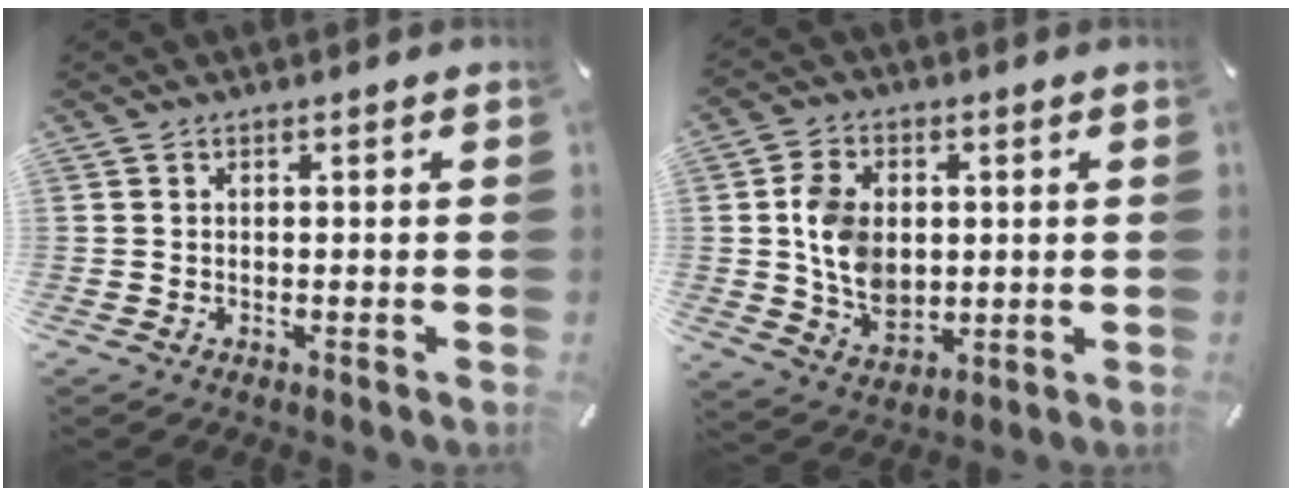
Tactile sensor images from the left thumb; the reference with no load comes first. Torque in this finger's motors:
{"motor_torque": [2.03, 2.00, 1.13, 0.20, 0.15]}